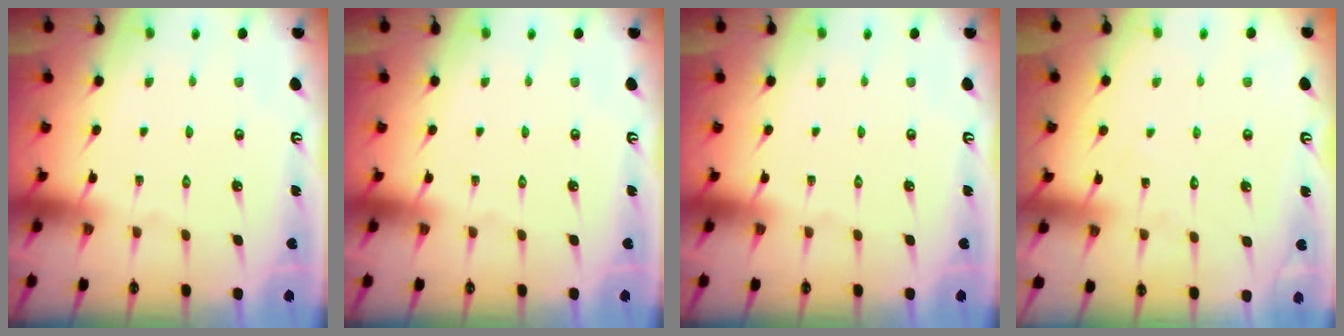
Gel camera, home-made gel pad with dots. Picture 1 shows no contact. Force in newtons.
{"total": 0.0}
{"total": 0.0}
{"total": 5.8, "press": 5.8, "slide": 0.5}